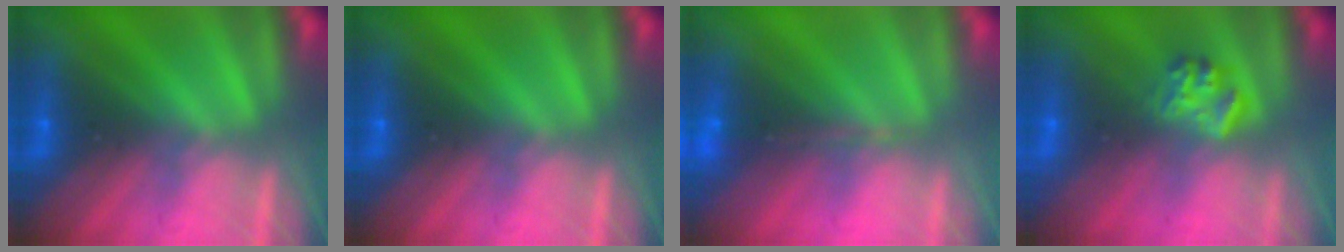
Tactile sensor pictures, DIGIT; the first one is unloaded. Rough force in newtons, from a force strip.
{"total": 0.0}
{"total": 1.7}
{"total": 2.3}